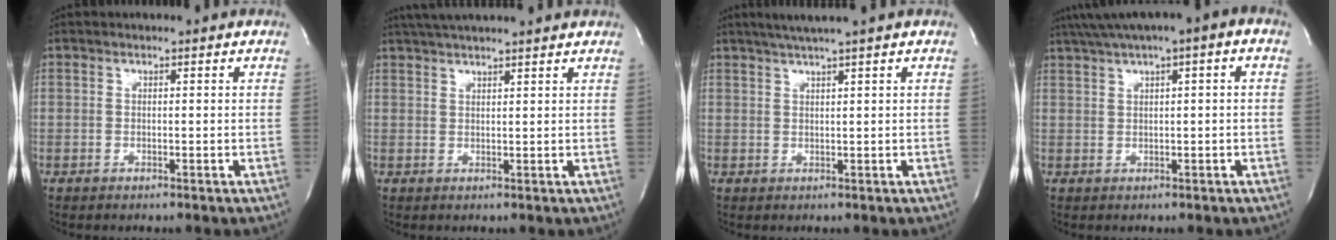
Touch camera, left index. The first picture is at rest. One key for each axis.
{"total": 10.8, "fx": 9.6, "fy": 0.2, "fz": 4.9, "tx": -0.084, "ty": 0.033, "tz": 0.134}
{"total": 4.4, "fx": 3.3, "fy": -1.1, "fz": 2.6, "tx": -0.045, "ty": 0.005, "tz": 0.060}
{"total": 7.5, "fx": 3.8, "fy": 0.7, "fz": 6.5, "tx": -0.115, "ty": 0.039, "tz": 0.062}